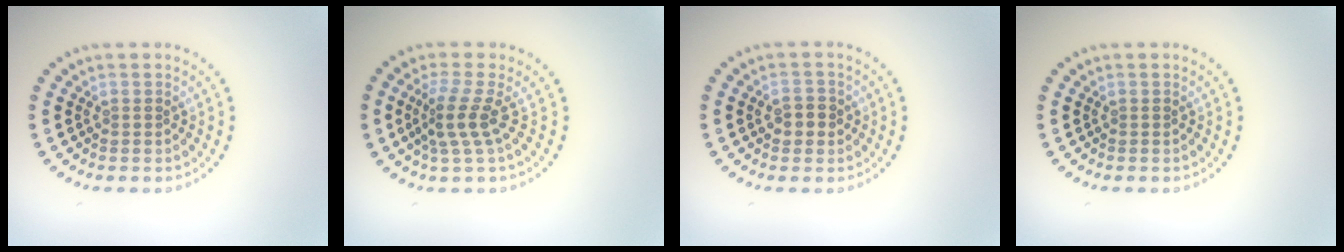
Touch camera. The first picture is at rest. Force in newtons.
{"total": 2.9, "press": 2.0, "slide": 2.1}
{"total": 1.7, "press": 1.7, "slide": 0.1}
{"total": 0.0}